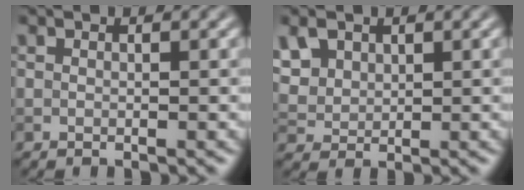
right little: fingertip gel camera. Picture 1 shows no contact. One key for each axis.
{"total": 4.4, "fx": 2.1, "fy": 3.2, "fz": 2.3, "tx": -0.074, "ty": 0.009, "tz": 0.052}